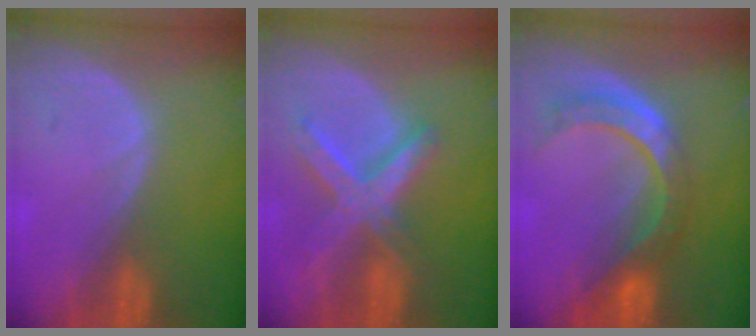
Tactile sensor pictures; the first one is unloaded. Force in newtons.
{"total": 8.3, "press": 7.2, "slide": 4.2}
{"total": 8.6, "press": 7.2, "slide": 4.8}